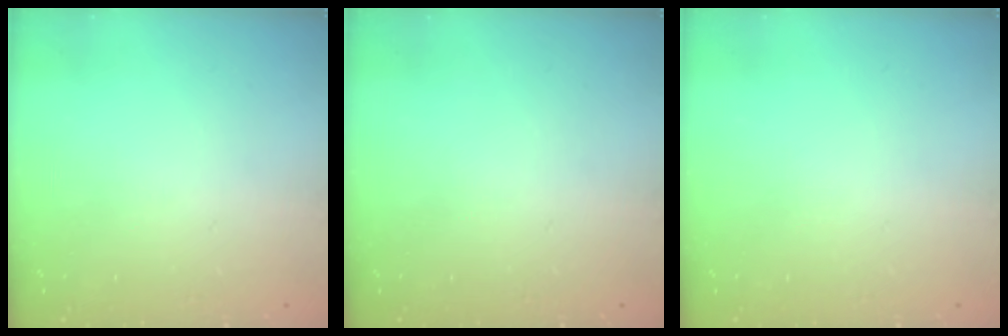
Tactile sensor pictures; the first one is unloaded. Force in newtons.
{"total": 0.0}
{"total": 0.0}